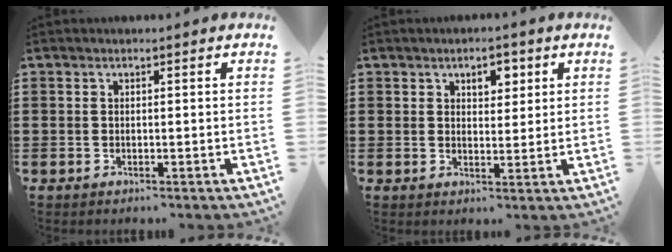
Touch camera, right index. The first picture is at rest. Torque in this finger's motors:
{"motor_torque": [0.03, -0.03, 0.27, 0.01]}